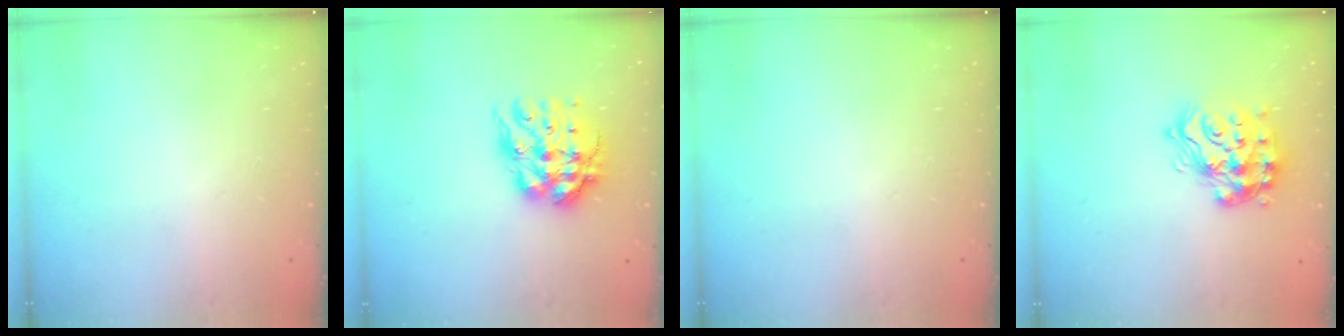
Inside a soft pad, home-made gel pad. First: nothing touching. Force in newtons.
{"total": 10.9, "press": 10.8, "slide": 1.4}
{"total": 0.0}
{"total": 17.2, "press": 17.2, "slide": 0.9}